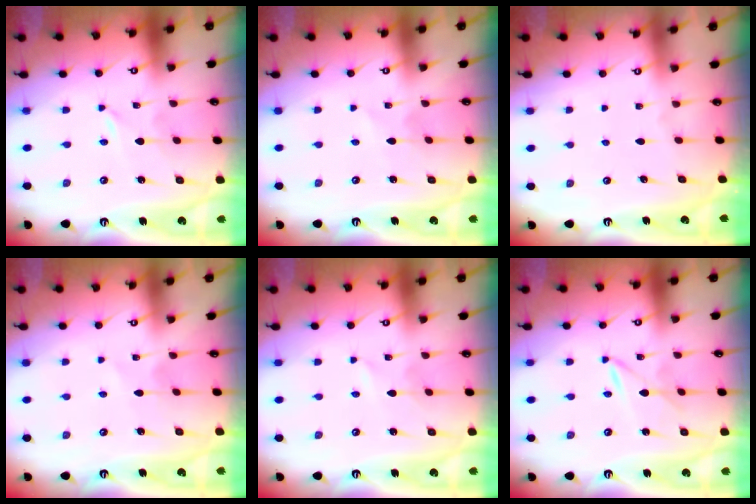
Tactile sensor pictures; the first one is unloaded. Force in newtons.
{"total": 2.9, "press": 2.8, "slide": 0.4}
{"total": 0.0}
{"total": 3.1, "press": 3.0, "slide": 0.4}
{"total": 0.7, "press": 0.6, "slide": 0.1}
{"total": 1.9, "press": 1.9, "slide": 0.1}